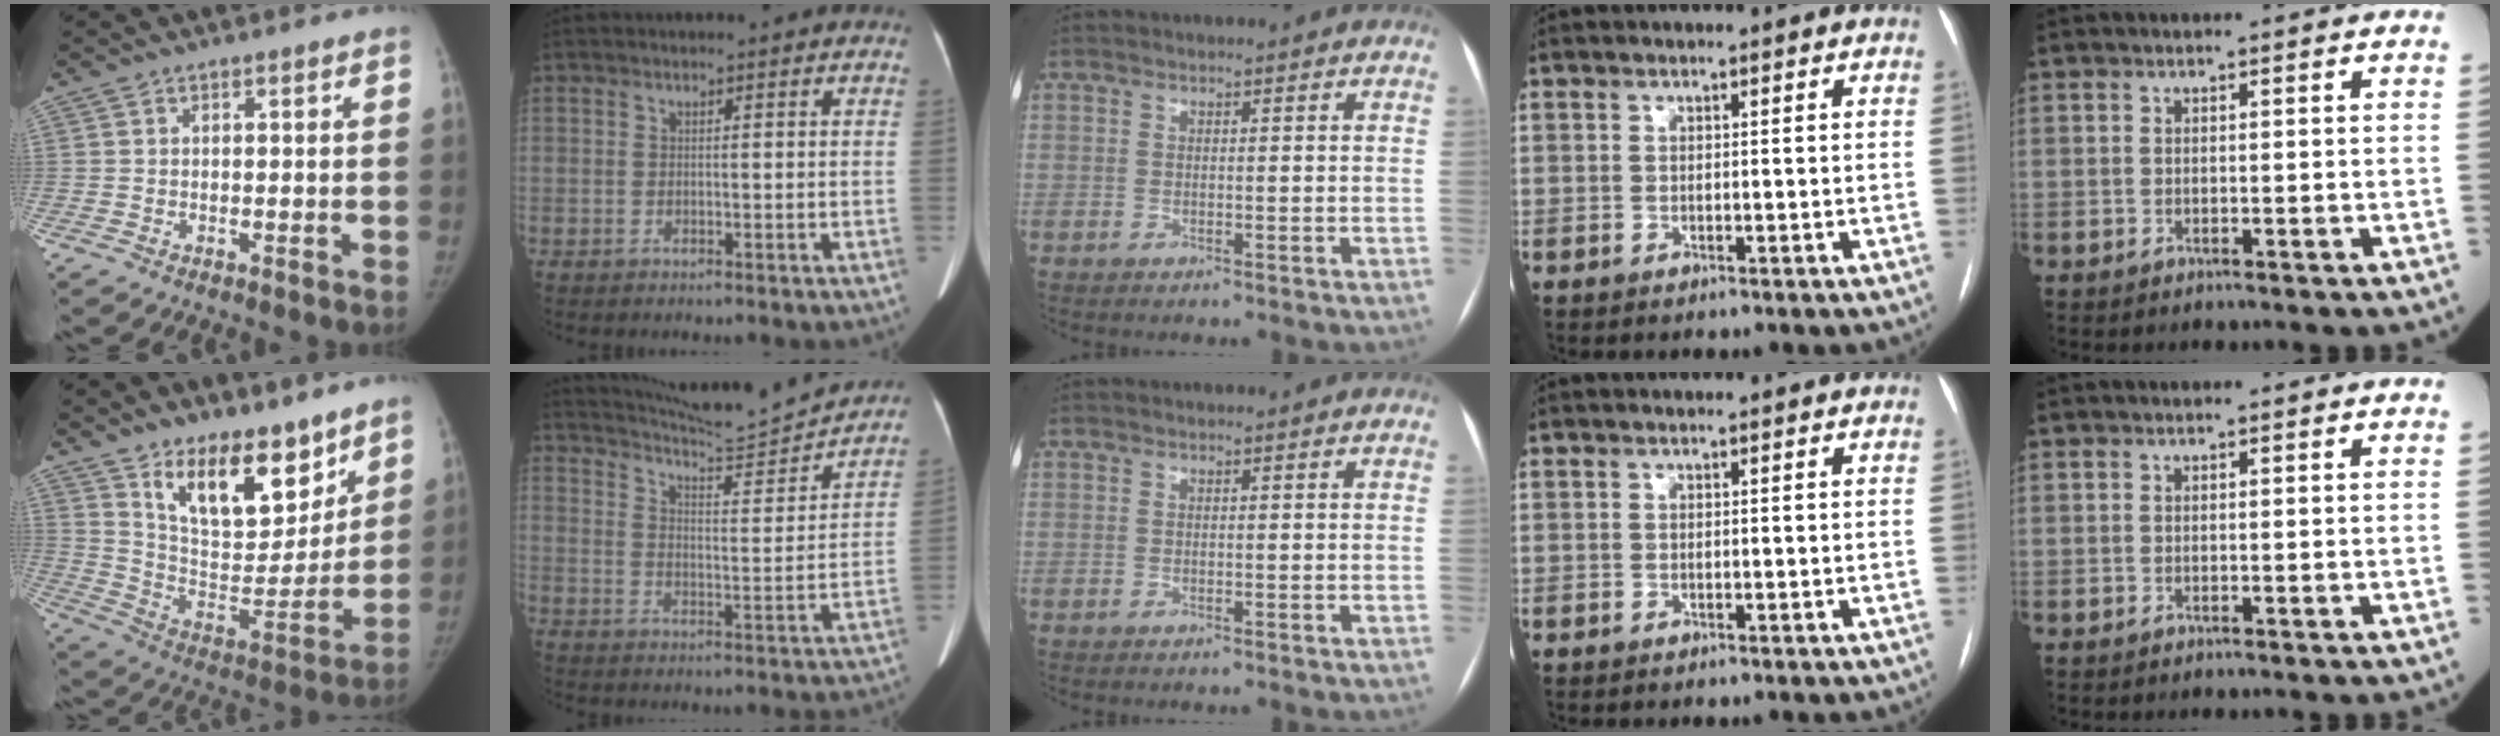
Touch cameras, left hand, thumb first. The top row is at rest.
{"thumb": {"total": 18.5, "force": [12.4, 8.5, 10.9], "torque": [-0.113, -0.089, 0.217]}, "index": {"total": 13.5, "force": [13.2, -1.2, 2.7], "torque": [-0.054, -0.026, 0.199]}}